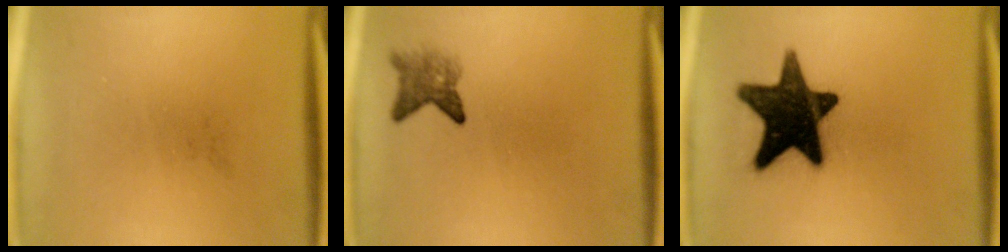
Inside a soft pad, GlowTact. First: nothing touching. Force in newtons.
{"total": 2.8}
{"total": 17.7}